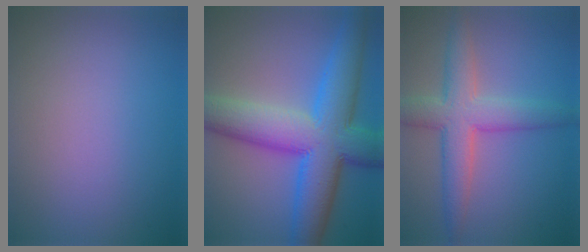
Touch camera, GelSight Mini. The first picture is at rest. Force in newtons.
{"total": 11.9, "press": 11.9, "slide": 0.2}
{"total": 5.7, "press": 5.7, "slide": 0.1}